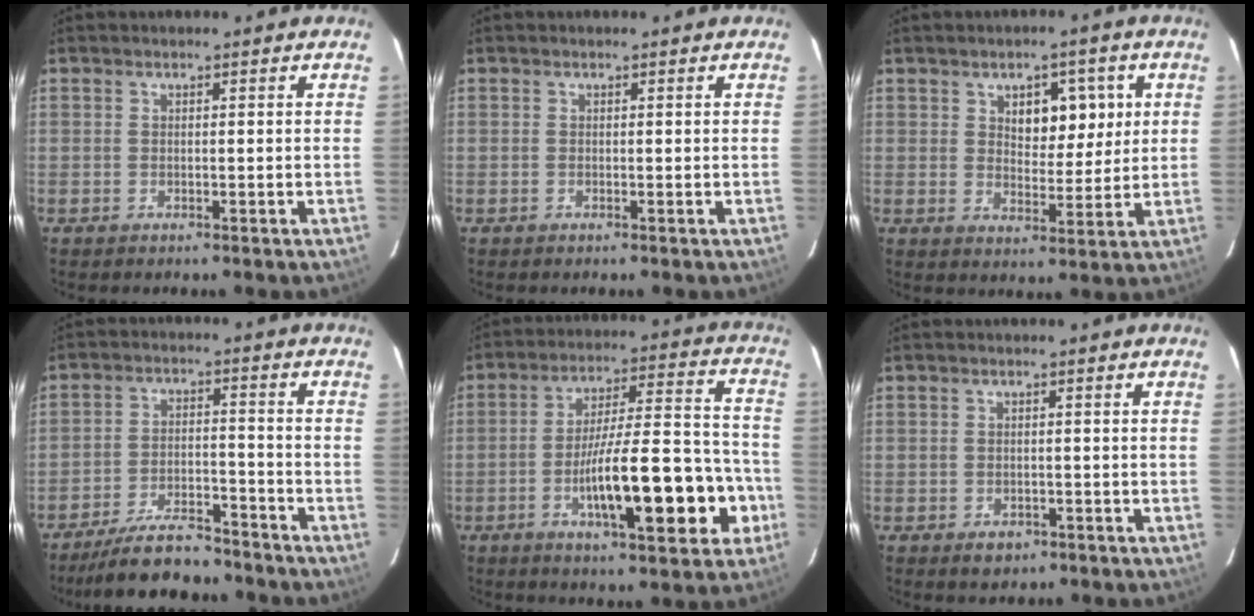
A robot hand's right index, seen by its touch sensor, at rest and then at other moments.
{"total": 0.0}
{"total": 7.0, "force": [2.5, 3.8, 5.2], "torque": [-0.067, 0.008, 0.042]}
{"total": 9.8, "force": [-8.8, 2.3, 3.6], "torque": [-0.063, -0.003, -0.153]}
{"total": 18.4, "force": [-6.1, 3.8, 16.9], "torque": [-0.259, 0.021, -0.085]}
{"total": 2.2, "force": [-1.2, 1.6, 0.9], "torque": [-0.010, 0.001, -0.009]}